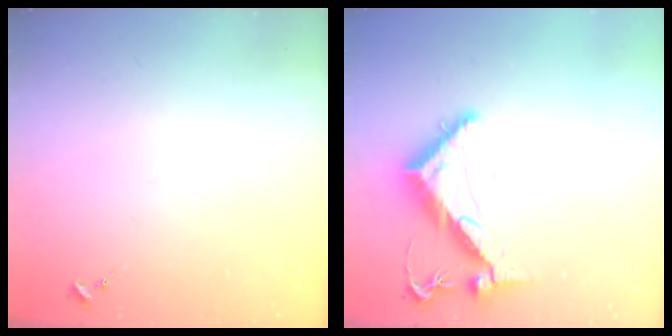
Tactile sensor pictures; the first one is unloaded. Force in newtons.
{"total": 11.0, "press": 10.9, "slide": 1.1}